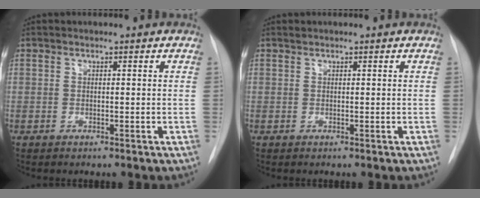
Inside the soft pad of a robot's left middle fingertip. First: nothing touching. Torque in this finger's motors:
{"motor_torque": [0.26, -0.16, -0.05, -0.01]}